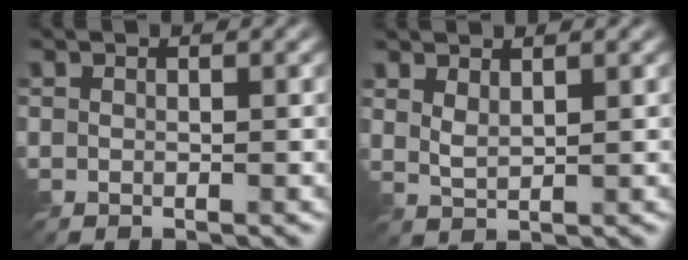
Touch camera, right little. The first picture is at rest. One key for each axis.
{"total": 1.5, "fx": 1.0, "fy": 0.5, "fz": 1.1, "tx": -0.025, "ty": -0.002, "tz": 0.021}